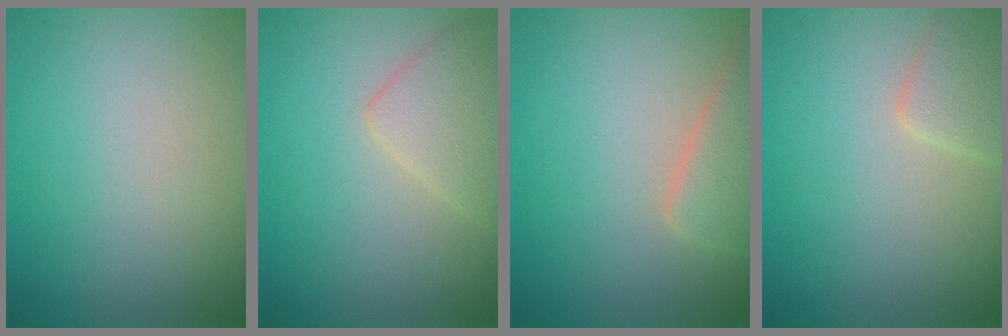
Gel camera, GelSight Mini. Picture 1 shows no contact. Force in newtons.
{"total": 2.8, "press": 2.8, "slide": 0.1}
{"total": 3.6, "press": 3.5, "slide": 0.2}
{"total": 2.1, "press": 2.1, "slide": 0.1}